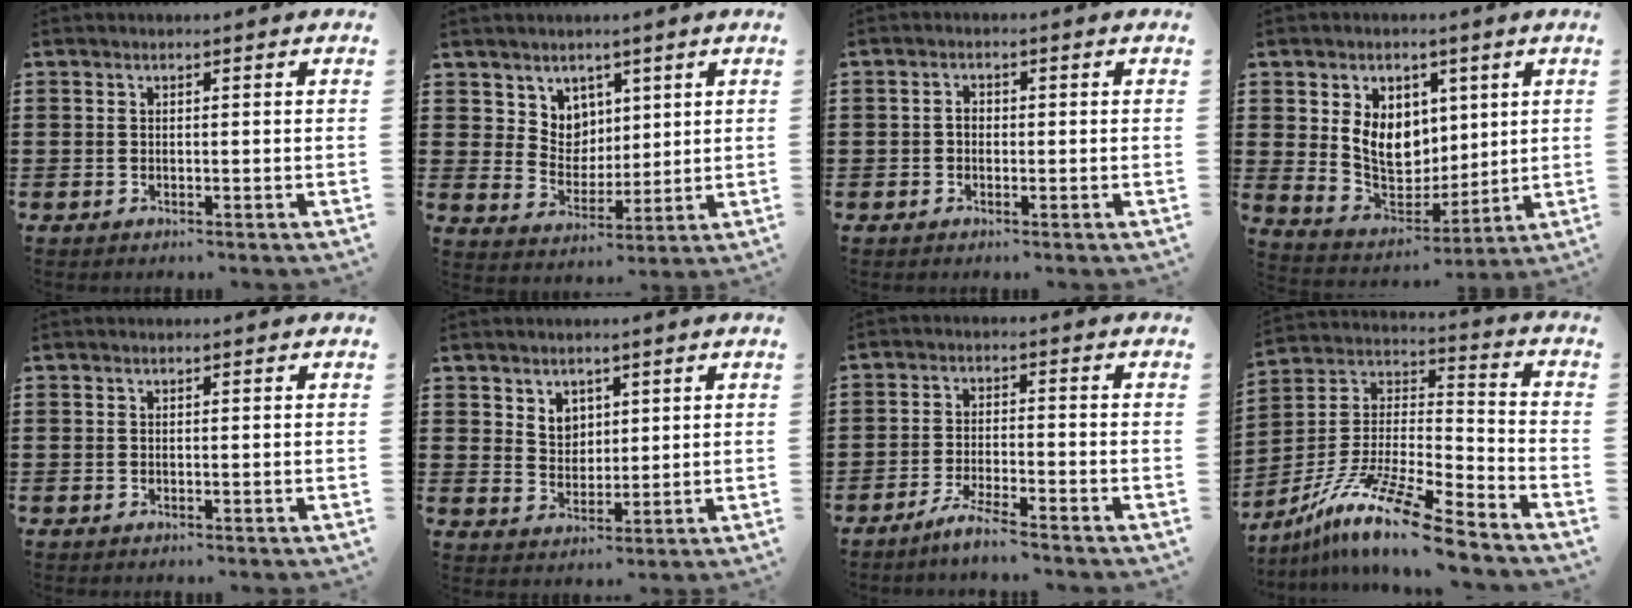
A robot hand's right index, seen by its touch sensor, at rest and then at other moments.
{"total": 5.6, "force": [3.6, 4.2, 0.0], "torque": [-0.031, -0.005, 0.070]}
{"total": 1.4, "force": [-0.4, 0.9, 1.0], "torque": [-0.020, 0.002, -0.007]}
{"total": 8.5, "force": [2.0, 6.8, 4.6], "torque": [-0.095, 0.004, 0.037]}
{"total": 0.0}
{"total": 3.8, "force": [2.7, 2.6, 0.8], "torque": [-0.028, 0.005, 0.051]}
{"total": 4.0, "force": [-3.7, -0.3, 1.6], "torque": [-0.034, -0.003, -0.072]}
{"total": 12.9, "force": [-10.2, 0.7, 7.9], "torque": [-0.156, 0.009, -0.197]}